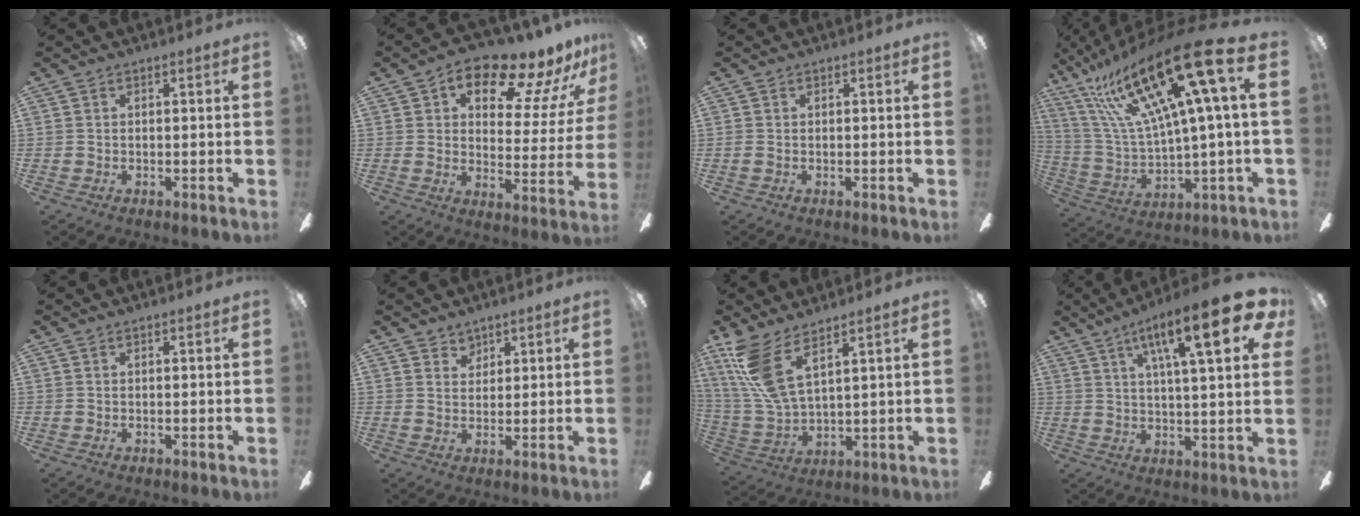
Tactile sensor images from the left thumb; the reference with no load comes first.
{"total": 15.7, "force": [11.9, 6.0, 8.3], "torque": [-0.135, -0.076, 0.200]}
{"total": 0.6, "force": [-0.1, 0.4, 0.4], "torque": [-0.009, 0.003, -0.003]}
{"total": 29.0, "force": [14.1, 7.6, 24.1], "torque": [-0.477, -0.090, 0.223]}
{"total": 0.0}
{"total": 3.1, "force": [2.5, 1.9, 0.1], "torque": [0.008, -0.011, 0.045]}
{"total": 12.7, "force": [7.3, 4.2, 9.5], "torque": [-0.214, -0.037, 0.135]}
{"total": 18.7, "force": [9.1, 4.2, 15.8], "torque": [-0.245, -0.033, 0.129]}